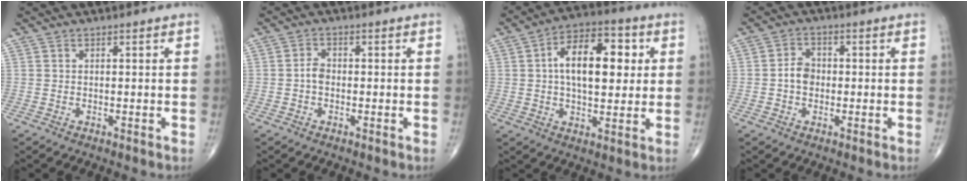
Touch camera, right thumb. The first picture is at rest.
{"total": 2.2, "force": [-0.5, 1.5, 1.6], "torque": [-0.022, 0.007, -0.015]}
{"total": 15.0, "force": [2.7, 8.0, 12.4], "torque": [-0.172, 0.013, 0.038]}
{"total": 3.9, "force": [-0.5, 3.0, 2.4], "torque": [-0.031, 0.013, -0.016]}